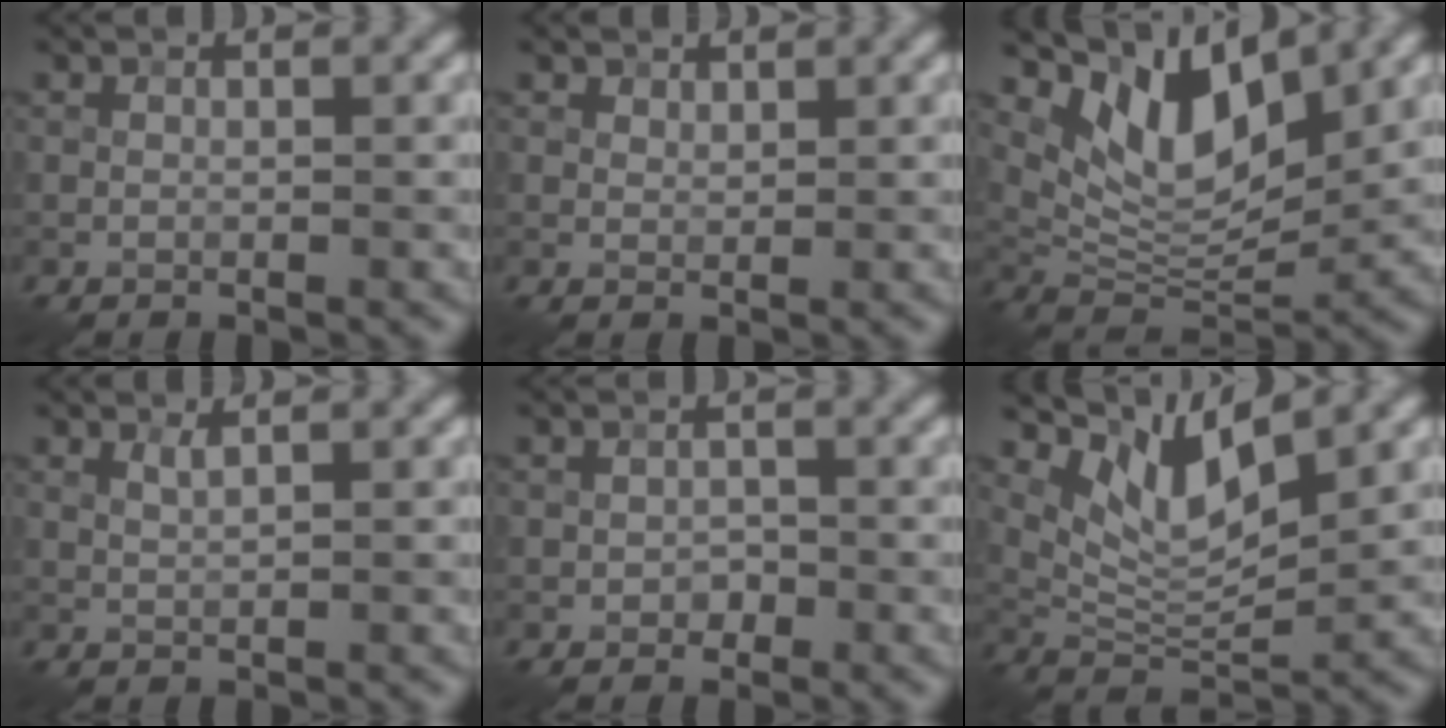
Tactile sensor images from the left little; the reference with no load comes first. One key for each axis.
{"total": 1.6, "fx": 1.3, "fy": 0.8, "fz": 0.3, "tx": -0.011, "ty": -0.004, "tz": 0.026}
{"total": 8.0, "fx": 4.6, "fy": 3.6, "fz": 5.5, "tx": -0.099, "ty": -0.011, "tz": 0.087}
{"total": 0.9, "fx": 0.6, "fy": 0.1, "fz": 0.6, "tx": -0.016, "ty": 0.002, "tz": 0.011}
{"total": 1.1, "fx": -0.5, "fy": 0.9, "fz": 0.4, "tx": -0.005, "ty": 0.000, "tz": -0.010}
{"total": 6.2, "fx": 3.8, "fy": 2.2, "fz": 4.4, "tx": -0.089, "ty": -0.007, "tz": 0.075}